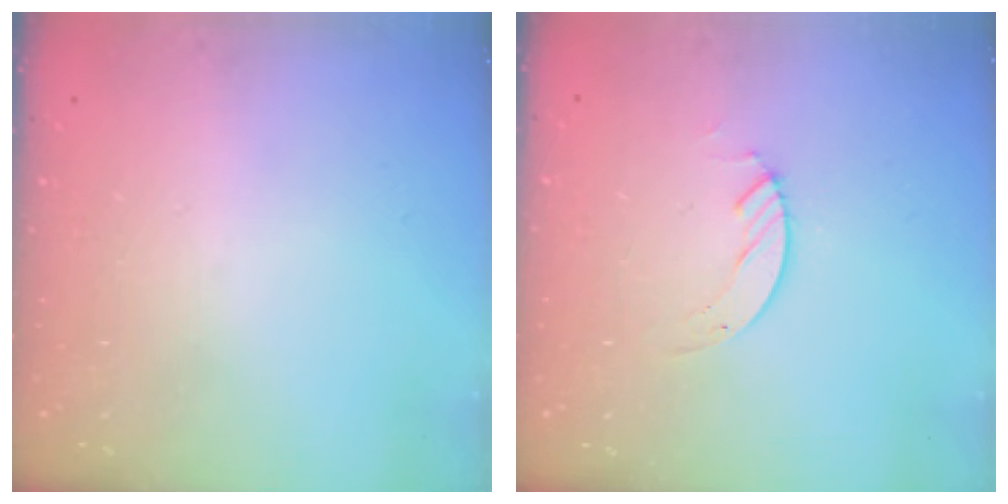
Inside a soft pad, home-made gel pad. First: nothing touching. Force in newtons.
{"total": 2.1, "press": 2.1, "slide": 0.2}